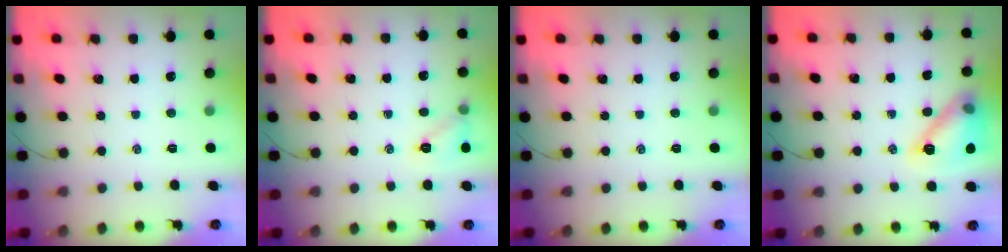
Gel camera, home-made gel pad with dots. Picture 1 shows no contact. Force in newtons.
{"total": 7.4, "press": 7.3, "slide": 1.3}
{"total": 0.0}
{"total": 13.2, "press": 13.1, "slide": 1.1}